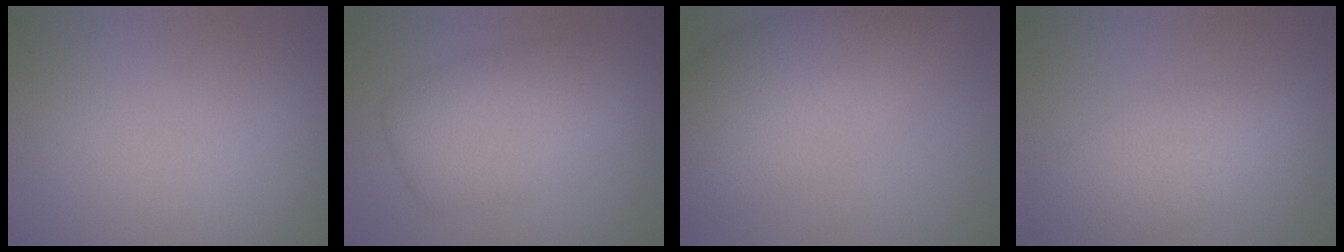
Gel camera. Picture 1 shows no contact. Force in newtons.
{"total": 5.5, "press": 5.5, "slide": 0.2}
{"total": 9.3, "press": 9.3, "slide": 0.3}
{"total": 4.3, "press": 4.3, "slide": 0.1}